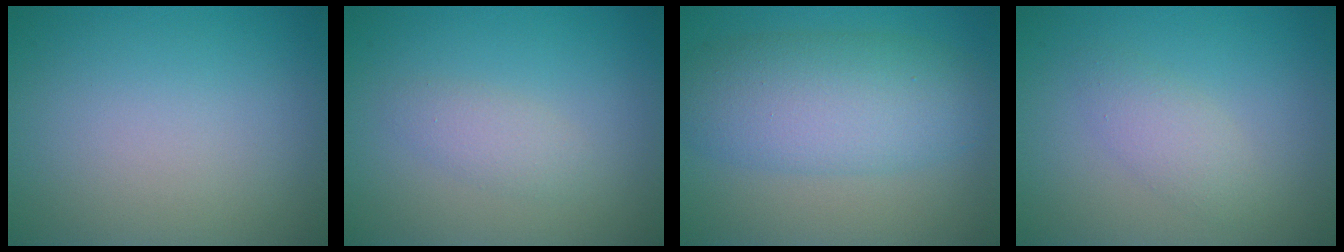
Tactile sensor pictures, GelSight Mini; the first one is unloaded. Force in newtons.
{"total": 1.7, "press": 1.7, "slide": 0.1}
{"total": 7.1, "press": 7.1, "slide": 0.0}
{"total": 2.0, "press": 2.0, "slide": 0.0}